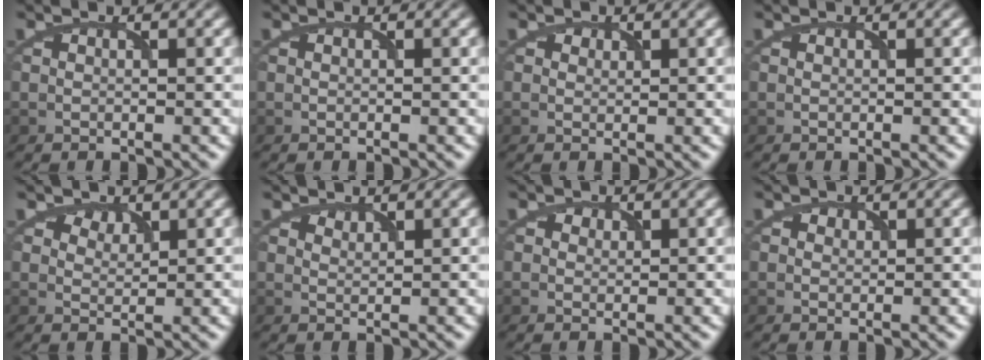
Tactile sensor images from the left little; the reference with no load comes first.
{"total": 0.0}
{"total": 1.1, "force": [0.7, 0.8, 0.3], "torque": [0.000, 0.001, 0.006]}
{"total": 0.0}
{"total": 1.5, "force": [1.2, 0.9, 0.3], "torque": [-0.003, -0.006, 0.028]}
{"total": 0.8, "force": [0.8, 0.2, 0.0], "torque": [-0.002, 0.000, 0.022]}
{"total": 1.5, "force": [0.8, 1.2, 0.5], "torque": [-0.004, 0.005, 0.006]}
{"total": 1.2, "force": [0.6, 0.9, 0.4], "torque": [-0.001, 0.004, 0.002]}